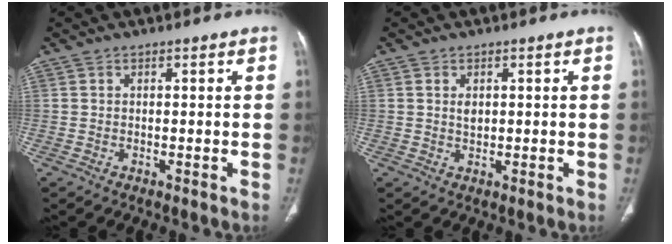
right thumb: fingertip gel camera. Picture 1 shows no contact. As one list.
[{"total": 1.7, "force": [0.5, 1.1, 1.2], "torque": [-0.017, -0.004, 0.012]}]